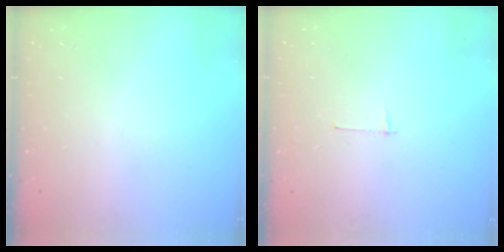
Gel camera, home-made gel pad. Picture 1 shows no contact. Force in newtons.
{"total": 2.7, "press": 2.7, "slide": 0.3}